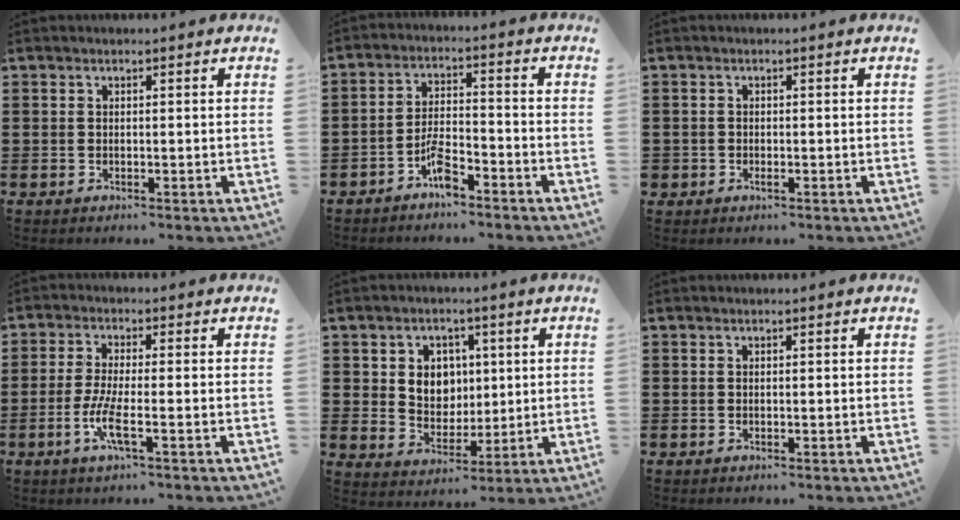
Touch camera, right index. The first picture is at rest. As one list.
[{"total": 4.9, "force": [-3.6, 1.4, 3.1], "torque": [-0.067, 0.007, -0.071]}, {"total": 0.9, "force": [-0.6, 0.6, 0.3], "torque": [-0.007, 0.000, -0.013]}, {"total": 5.3, "force": [-2.0, 0.8, 4.9], "torque": [-0.109, -0.013, -0.043]}, {"total": 5.7, "force": [1.5, 5.2, 2.0], "torque": [-0.047, 0.010, 0.023]}, {"total": 0.0}]